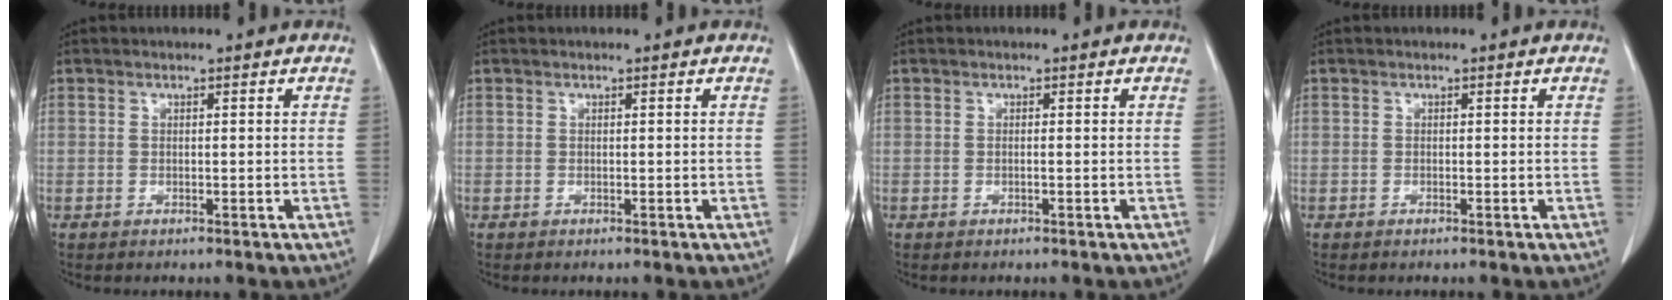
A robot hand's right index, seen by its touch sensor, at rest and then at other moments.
{"total": 0.0}
{"total": 0.0}
{"total": 0.0}